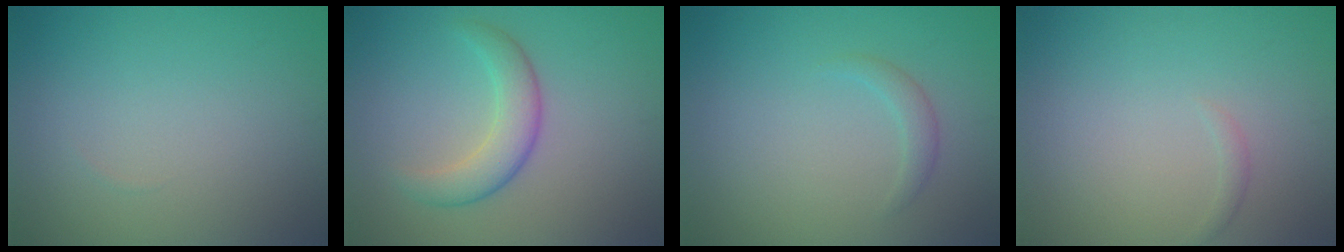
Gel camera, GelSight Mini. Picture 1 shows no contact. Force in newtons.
{"total": 3.4, "press": 3.4, "slide": 0.0}
{"total": 1.2, "press": 1.2, "slide": 0.1}
{"total": 0.5, "press": 0.5, "slide": 0.0}